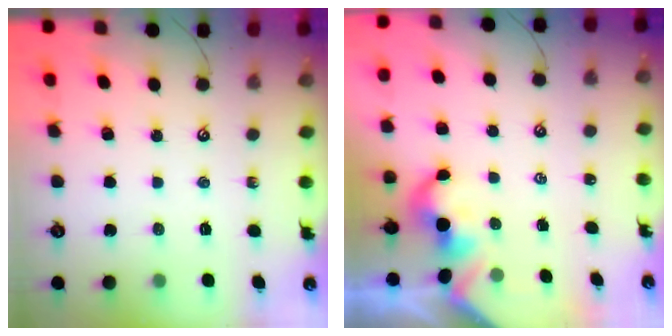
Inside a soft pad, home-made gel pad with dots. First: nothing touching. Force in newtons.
{"total": 2.3, "press": 2.2, "slide": 0.3}